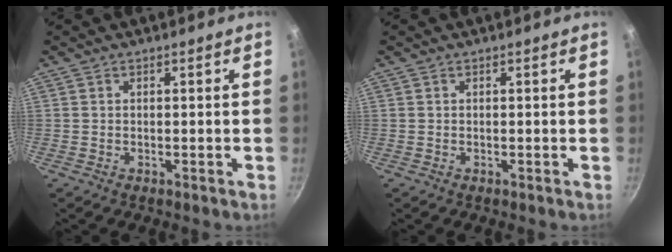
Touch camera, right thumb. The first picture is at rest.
{"total": 0.0}